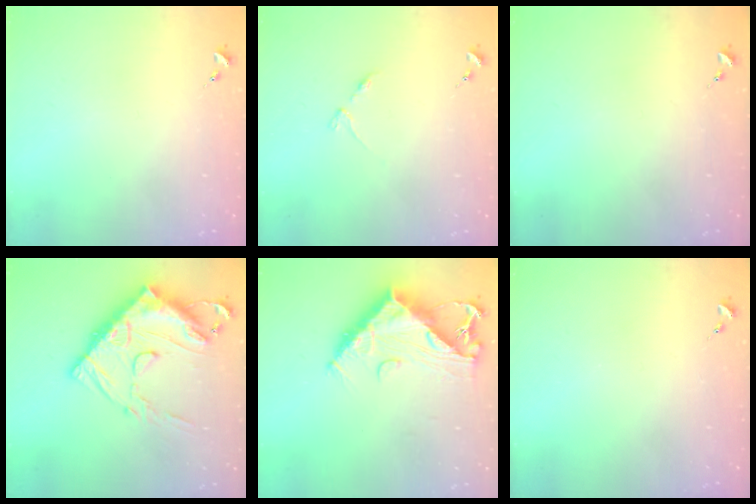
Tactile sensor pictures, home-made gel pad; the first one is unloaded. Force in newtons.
{"total": 3.2, "press": 3.1, "slide": 0.5}
{"total": 0.0}
{"total": 21.5, "press": 21.4, "slide": 2.1}
{"total": 14.1, "press": 14.0, "slide": 1.3}
{"total": 0.0}